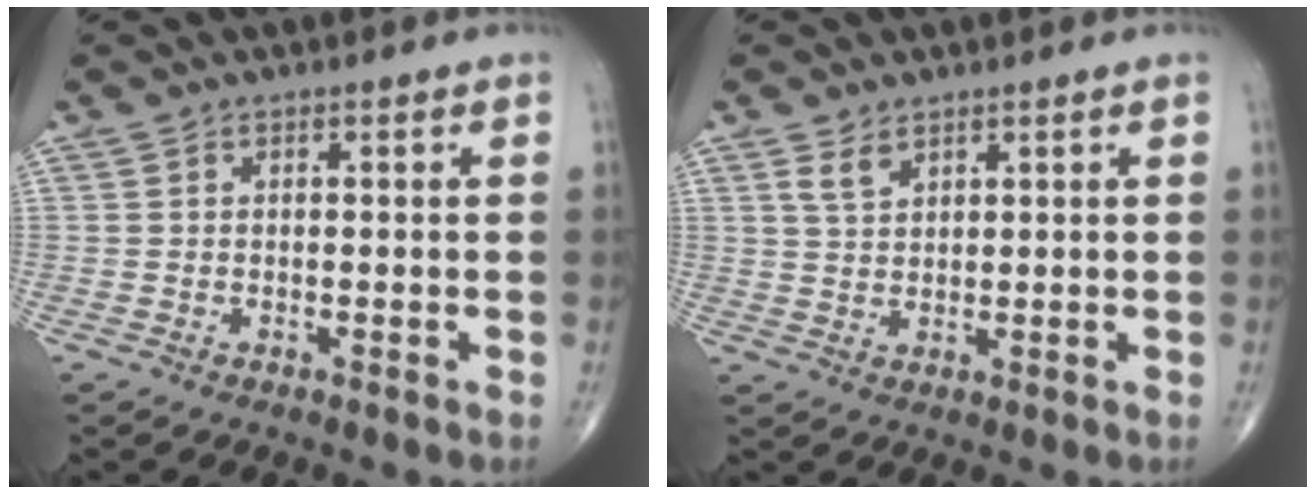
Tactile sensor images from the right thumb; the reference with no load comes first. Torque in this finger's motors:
{"motor_torque": [-0.40, 0.31, 0.52, 0.48, 0.05]}